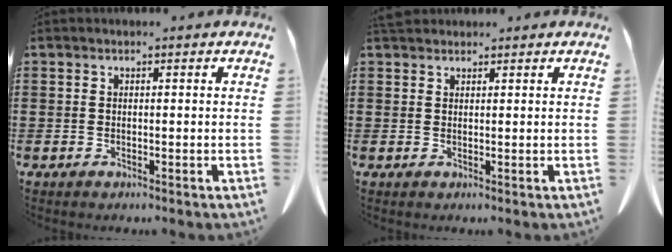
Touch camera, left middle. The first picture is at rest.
{"total": 2.0, "force": [1.8, 0.7, 0.6], "torque": [-0.018, 0.002, 0.036]}